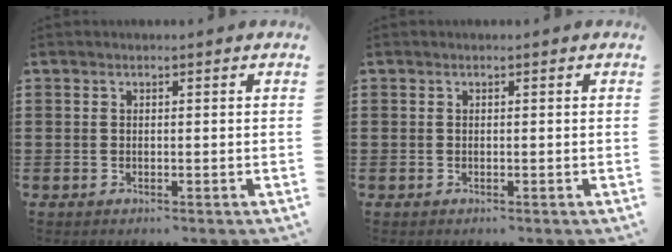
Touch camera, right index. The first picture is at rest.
{"total": 0.0}